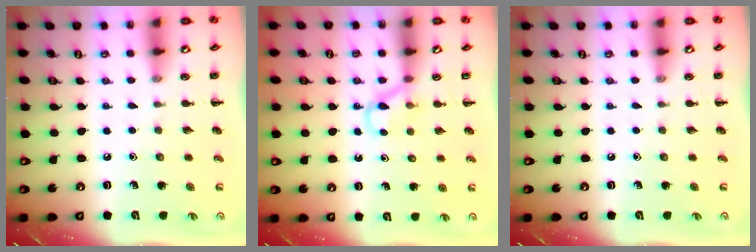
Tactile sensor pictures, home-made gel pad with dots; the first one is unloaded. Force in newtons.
{"total": 3.8, "press": 3.6, "slide": 1.3}
{"total": 0.0}